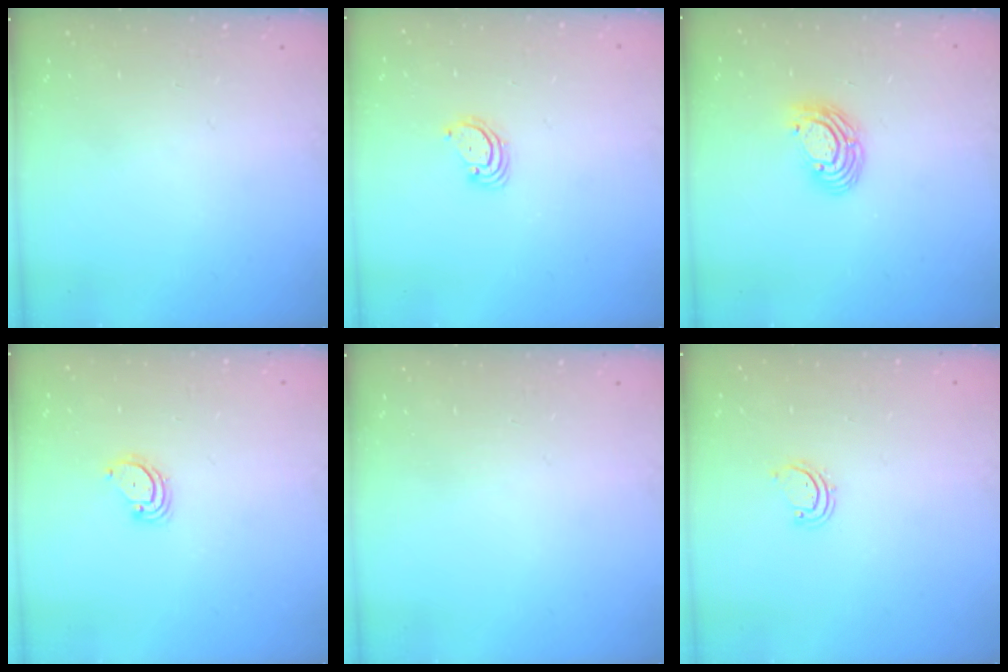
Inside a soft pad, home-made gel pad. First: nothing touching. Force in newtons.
{"total": 3.6, "press": 3.6, "slide": 0.4}
{"total": 7.9, "press": 7.8, "slide": 1.2}
{"total": 3.1, "press": 3.1, "slide": 0.3}
{"total": 0.0}
{"total": 2.5, "press": 2.5, "slide": 0.3}